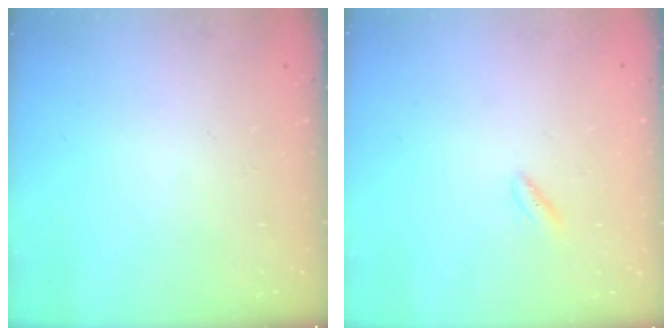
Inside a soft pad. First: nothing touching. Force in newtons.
{"total": 1.4, "press": 1.3, "slide": 0.6}